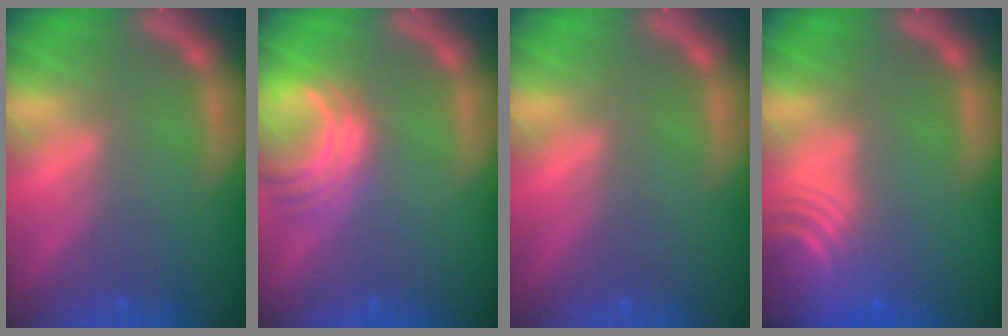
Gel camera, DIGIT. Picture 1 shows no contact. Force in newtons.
{"total": 5.1}
{"total": 0.0}
{"total": 9.1}